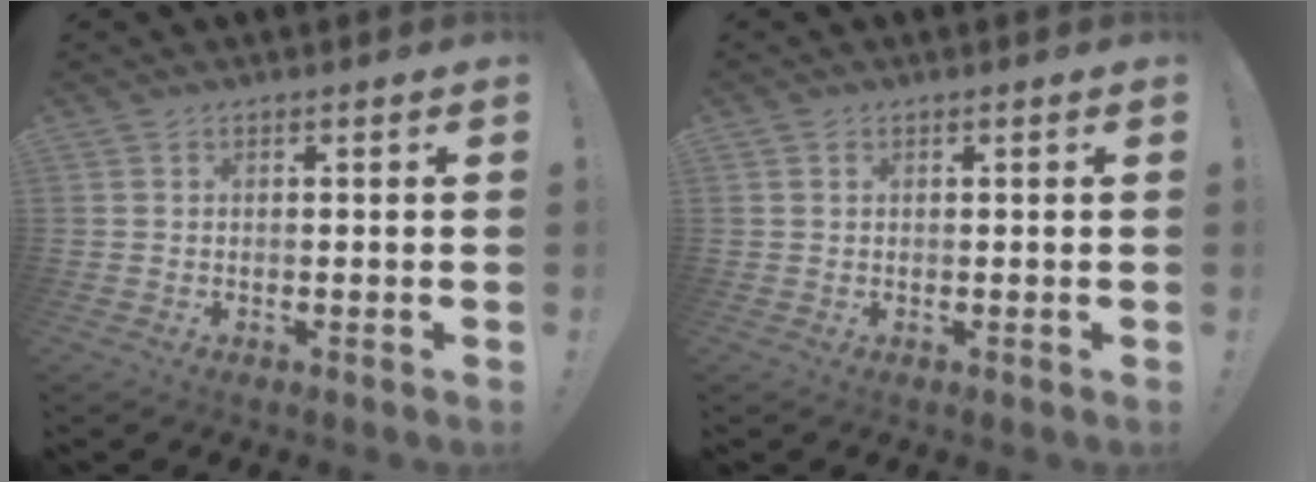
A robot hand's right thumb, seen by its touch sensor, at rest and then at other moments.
{"total": 0.6, "force": [0.4, 0.4, 0.2], "torque": [0.001, -0.001, 0.007]}